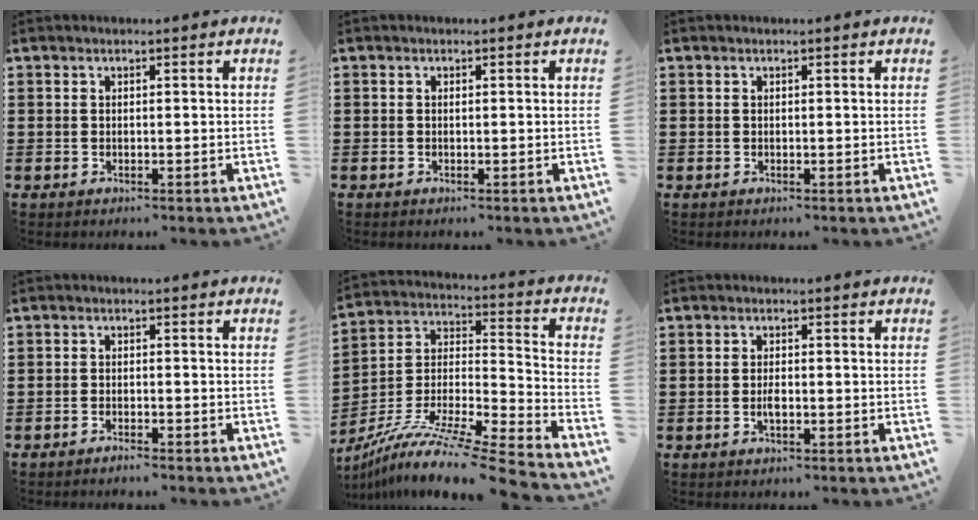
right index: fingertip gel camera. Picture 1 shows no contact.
{"total": 0.0}
{"total": 0.0}
{"total": 1.2, "force": [-1.2, 0.0, 0.3], "torque": [-0.007, 0.001, -0.022]}
{"total": 10.9, "force": [-9.3, 0.0, 5.7], "torque": [-0.098, 0.004, -0.182]}
{"total": 1.9, "force": [-0.5, 0.7, 1.7], "torque": [-0.033, 0.000, -0.010]}